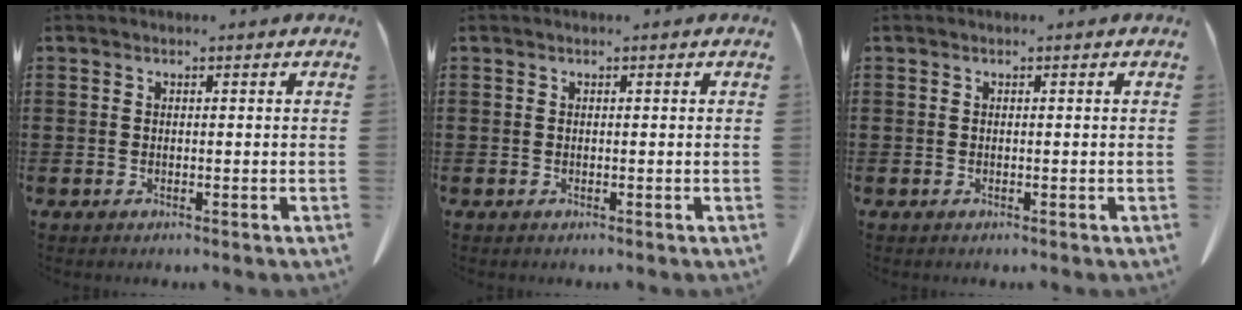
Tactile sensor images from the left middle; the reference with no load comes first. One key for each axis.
{"total": 0.0}
{"total": 0.0}